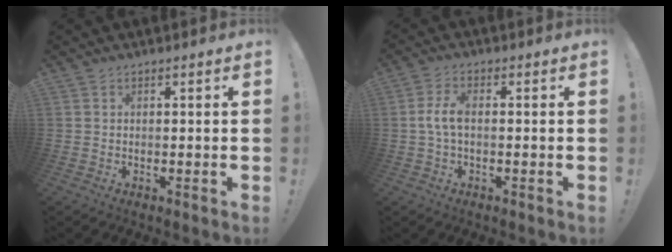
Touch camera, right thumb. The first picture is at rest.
{"total": 5.4, "force": [-0.2, 2.5, 4.8], "torque": [-0.109, 0.005, -0.005]}